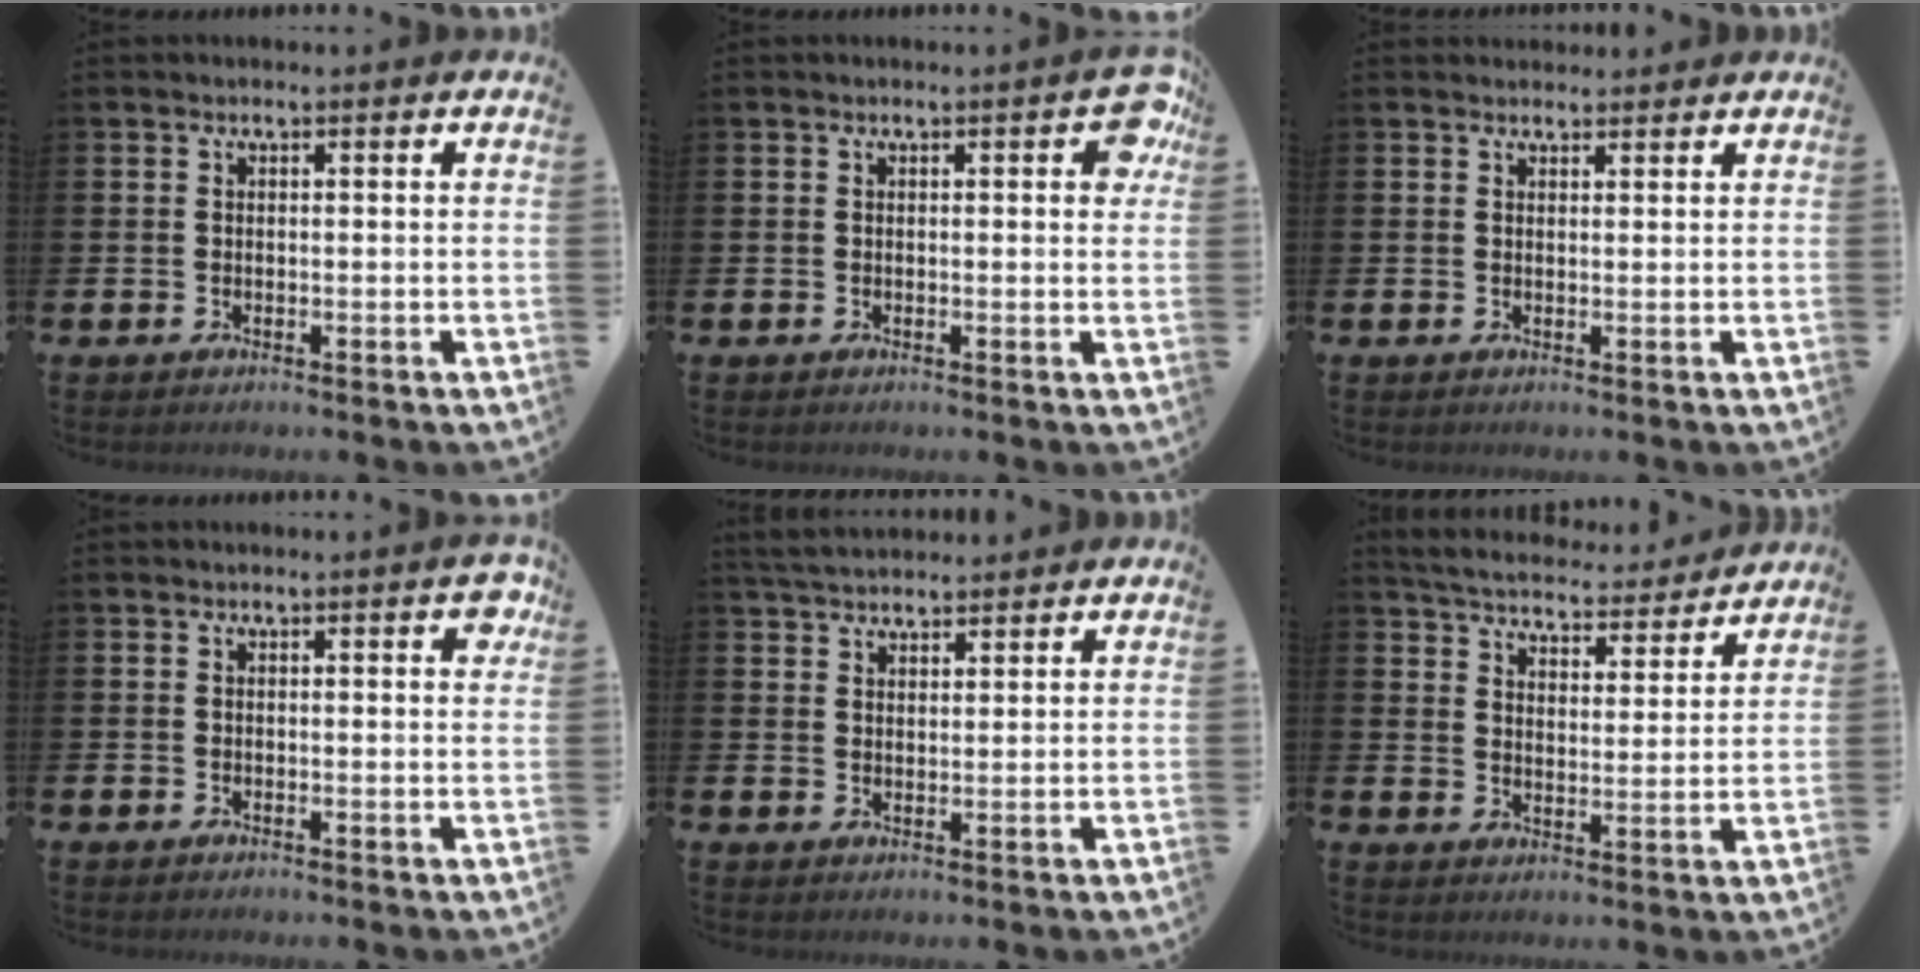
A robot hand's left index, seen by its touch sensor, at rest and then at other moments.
{"total": 2.7, "force": [1.0, 0.7, 2.5], "torque": [-0.032, 0.001, 0.010]}
{"total": 1.5, "force": [1.4, 0.5, -0.1], "torque": [0.008, -0.003, 0.024]}
{"total": 1.5, "force": [0.5, 0.4, 1.3], "torque": [-0.009, -0.003, 0.003]}
{"total": 4.0, "force": [3.9, 0.8, 0.6], "torque": [-0.020, -0.013, 0.073]}
{"total": 5.2, "force": [5.1, 0.7, 0.7], "torque": [-0.034, -0.040, 0.085]}